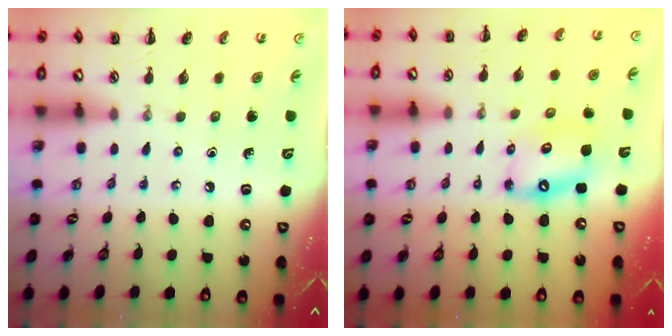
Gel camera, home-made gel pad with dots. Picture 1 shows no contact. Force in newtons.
{"total": 12.2, "press": 11.6, "slide": 3.5}